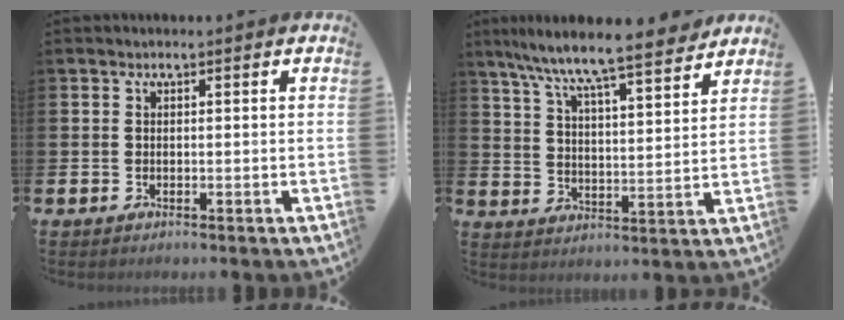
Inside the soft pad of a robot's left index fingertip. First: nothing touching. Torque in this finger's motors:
{"motor_torque": [0.60, -0.73, 1.05, 0.21]}